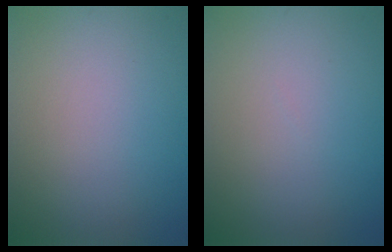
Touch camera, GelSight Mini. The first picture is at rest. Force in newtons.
{"total": 0.0}